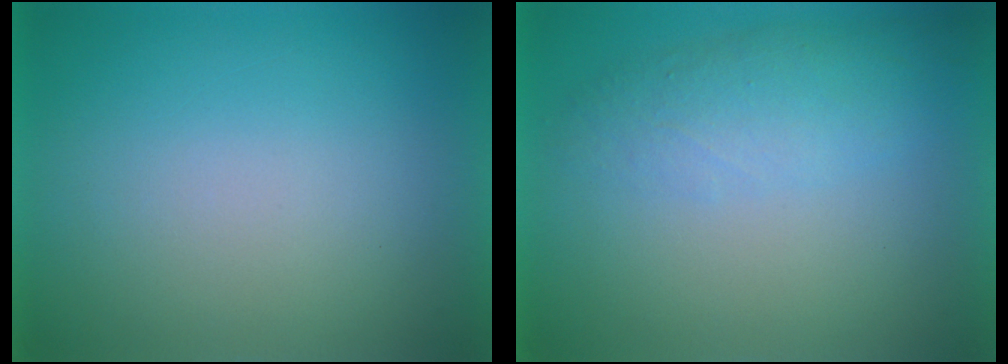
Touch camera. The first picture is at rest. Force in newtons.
{"total": 3.9}